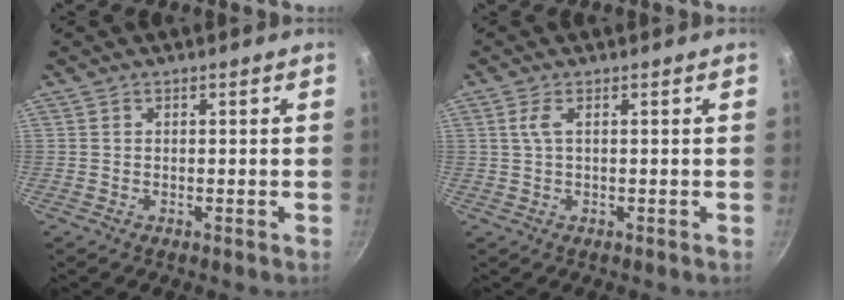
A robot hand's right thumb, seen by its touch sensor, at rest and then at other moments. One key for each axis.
{"total": 2.1, "fx": 0.4, "fy": 0.6, "fz": 2.0, "tx": -0.046, "ty": 0.003, "tz": 0.011}